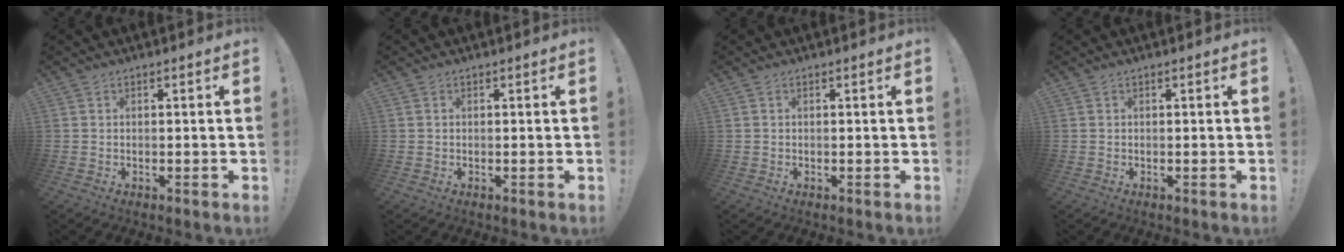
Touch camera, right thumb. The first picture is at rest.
{"total": 0.0}
{"total": 0.0}
{"total": 0.0}